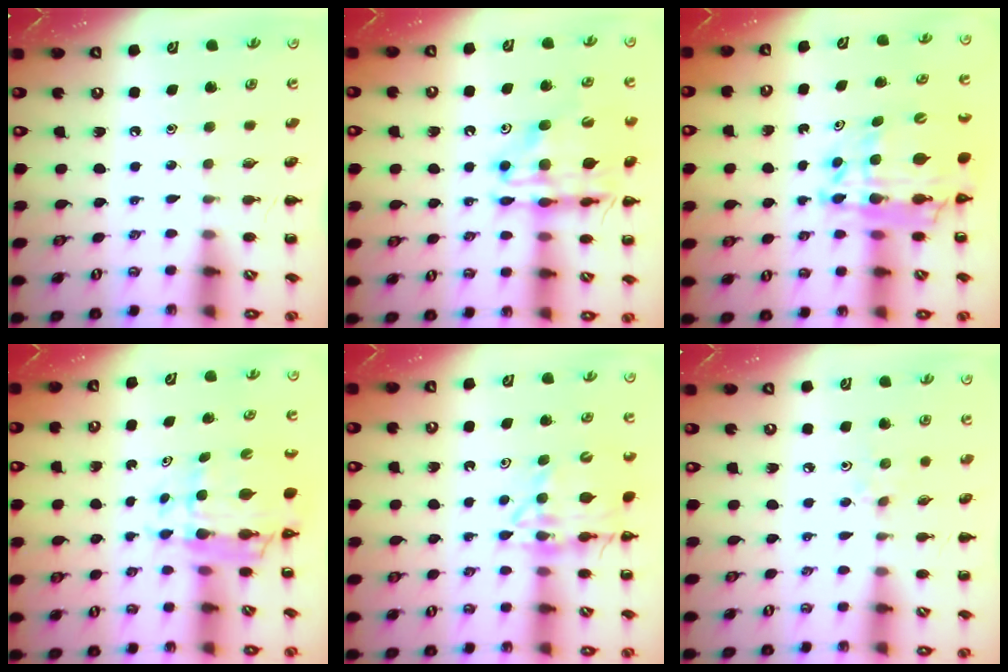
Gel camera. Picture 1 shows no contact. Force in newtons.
{"total": 19.3, "press": 18.8, "slide": 4.2}
{"total": 16.9, "press": 16.3, "slide": 4.5}
{"total": 8.8, "press": 8.3, "slide": 2.9}
{"total": 13.6, "press": 13.2, "slide": 3.0}
{"total": 1.9, "press": 1.8, "slide": 0.7}